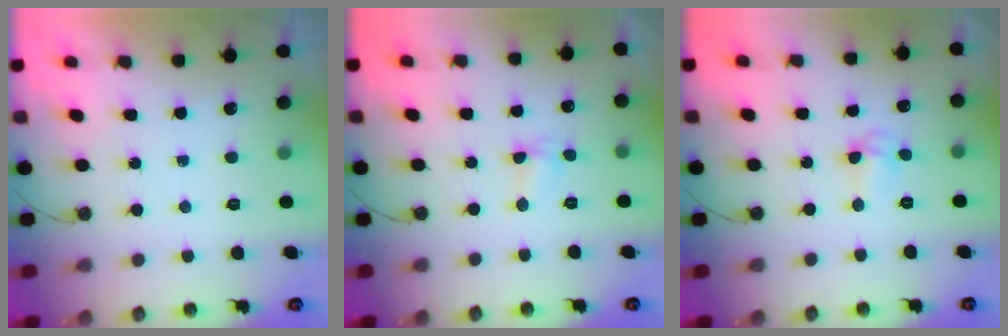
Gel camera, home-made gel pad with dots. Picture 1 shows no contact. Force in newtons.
{"total": 2.8, "press": 2.6, "slide": 1.0}
{"total": 3.5, "press": 3.4, "slide": 1.0}